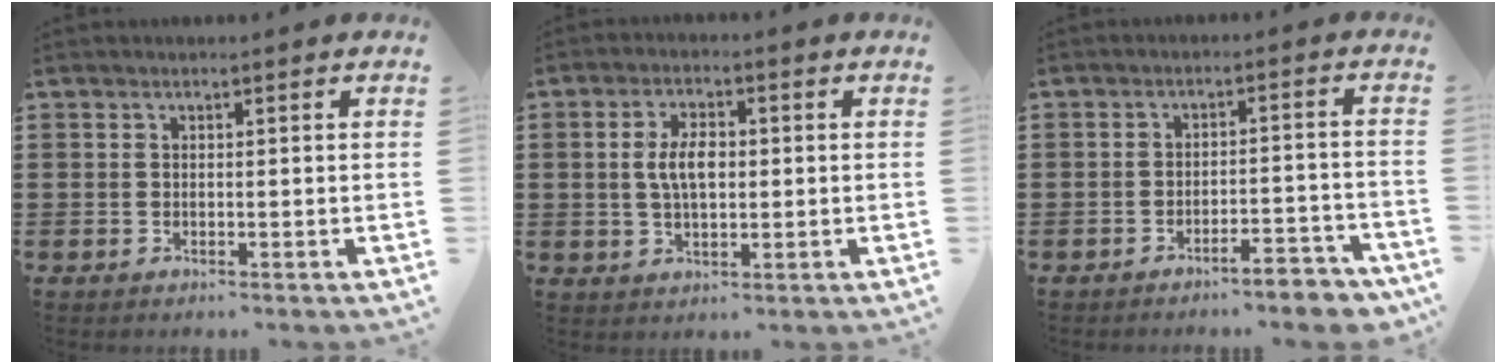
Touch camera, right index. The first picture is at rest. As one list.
[{"total": 5.1, "force": [0.4, 2.4, 4.5], "torque": [-0.090, 0.003, 0.002]}, {"total": 4.9, "force": [-4.5, 0.3, 2.1], "torque": [-0.033, -0.007, -0.085]}]